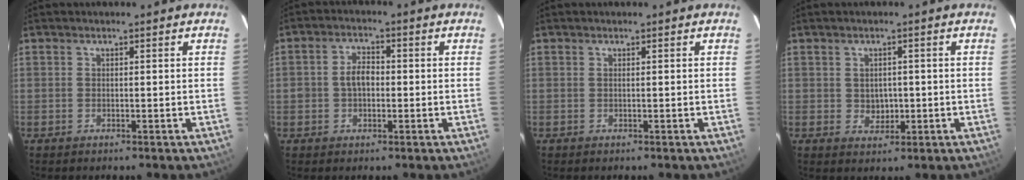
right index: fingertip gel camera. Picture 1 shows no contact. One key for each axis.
{"total": 4.0, "fx": -0.4, "fy": 3.0, "fz": 2.6, "tx": -0.047, "ty": 0.012, "tz": -0.004}
{"total": 0.0}
{"total": 3.0, "fx": -0.1, "fy": 2.7, "fz": 1.4, "tx": -0.022, "ty": 0.005, "tz": 0.005}